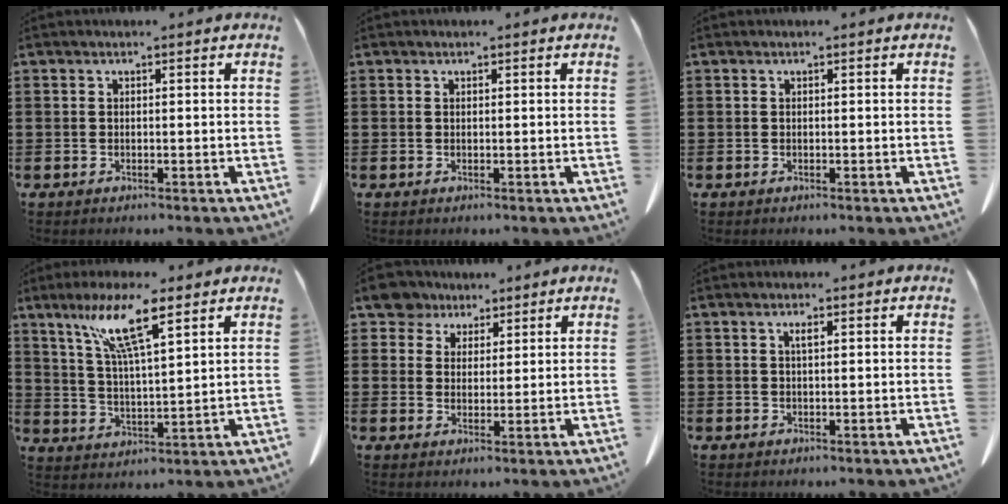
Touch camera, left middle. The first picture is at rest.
{"total": 0.0}
{"total": 0.0}
{"total": 9.8, "force": [6.4, 1.3, 7.3], "torque": [-0.160, -0.009, 0.111]}
{"total": 5.6, "force": [4.5, 3.2, 1.2], "torque": [-0.041, -0.004, 0.082]}
{"total": 1.2, "force": [0.5, 0.2, 1.1], "torque": [-0.023, 0.000, 0.009]}